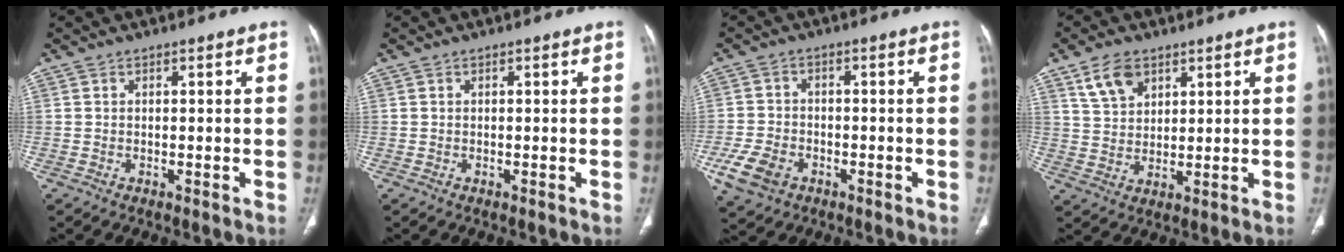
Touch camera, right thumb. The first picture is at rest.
{"total": 0.0}
{"total": 7.6, "force": [-3.3, 5.4, 4.2], "torque": [-0.085, 0.011, -0.056]}
{"total": 6.9, "force": [4.1, 4.3, 3.5], "torque": [-0.051, -0.019, 0.084]}